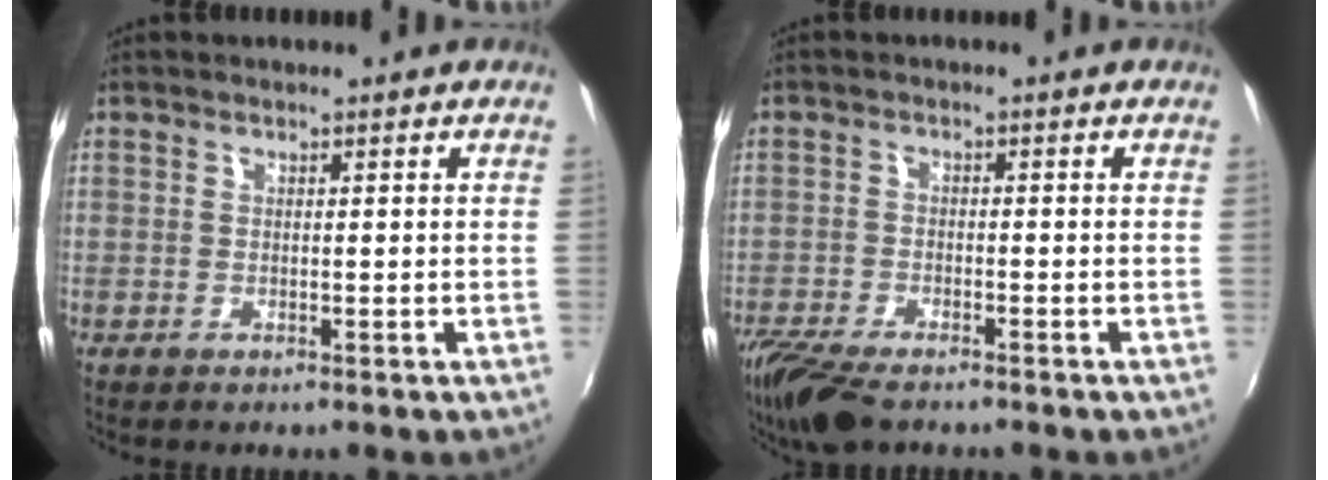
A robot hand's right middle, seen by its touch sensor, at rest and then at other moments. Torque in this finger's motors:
{"motor_torque": [0.86, -0.81, 0.28, 0.09]}